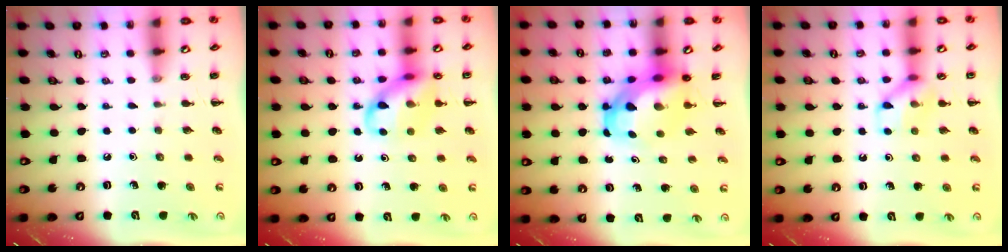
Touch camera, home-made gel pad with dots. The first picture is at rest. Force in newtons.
{"total": 12.4, "press": 12.2, "slide": 2.0}
{"total": 6.4, "press": 6.2, "slide": 1.8}
{"total": 10.4, "press": 10.3, "slide": 0.8}